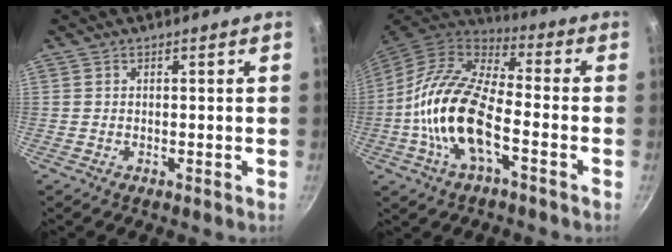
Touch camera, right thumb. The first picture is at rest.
{"total": 17.3, "force": [-4.4, 7.7, 14.9], "torque": [-0.280, 0.035, -0.099]}